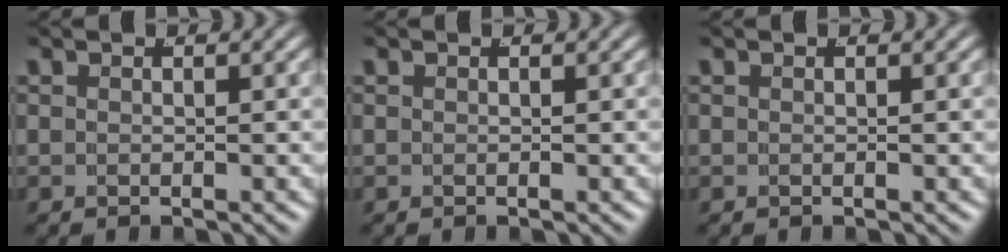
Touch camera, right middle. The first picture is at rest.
{"total": 0.0}
{"total": 0.0}